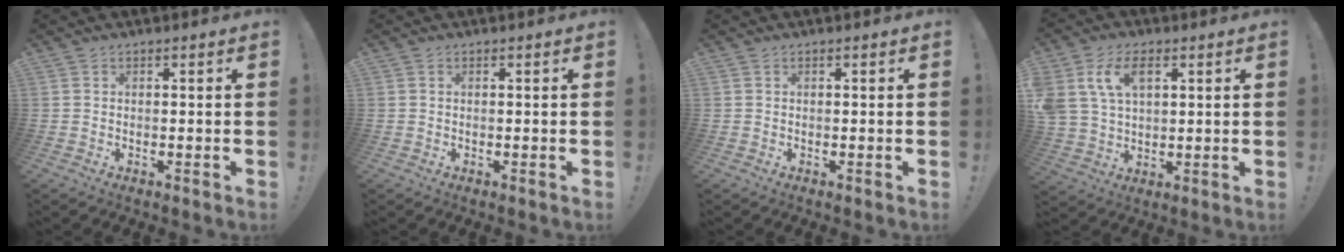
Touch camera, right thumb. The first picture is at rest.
{"total": 0.0}
{"total": 0.0}
{"total": 11.0, "force": [4.7, 7.4, 6.6], "torque": [-0.151, -0.003, 0.089]}